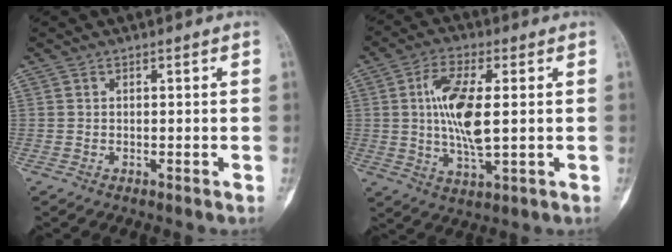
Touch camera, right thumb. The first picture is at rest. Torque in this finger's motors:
{"motor_torque": [1.26, 1.67, 0.78, -0.53, 0.34]}